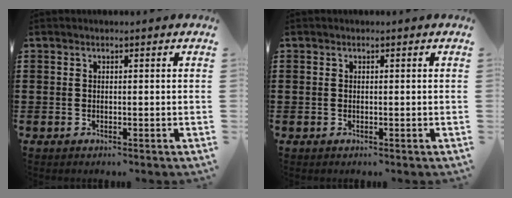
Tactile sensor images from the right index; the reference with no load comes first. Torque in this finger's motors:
{"motor_torque": [0.04, -0.04, 0.01, -0.01]}